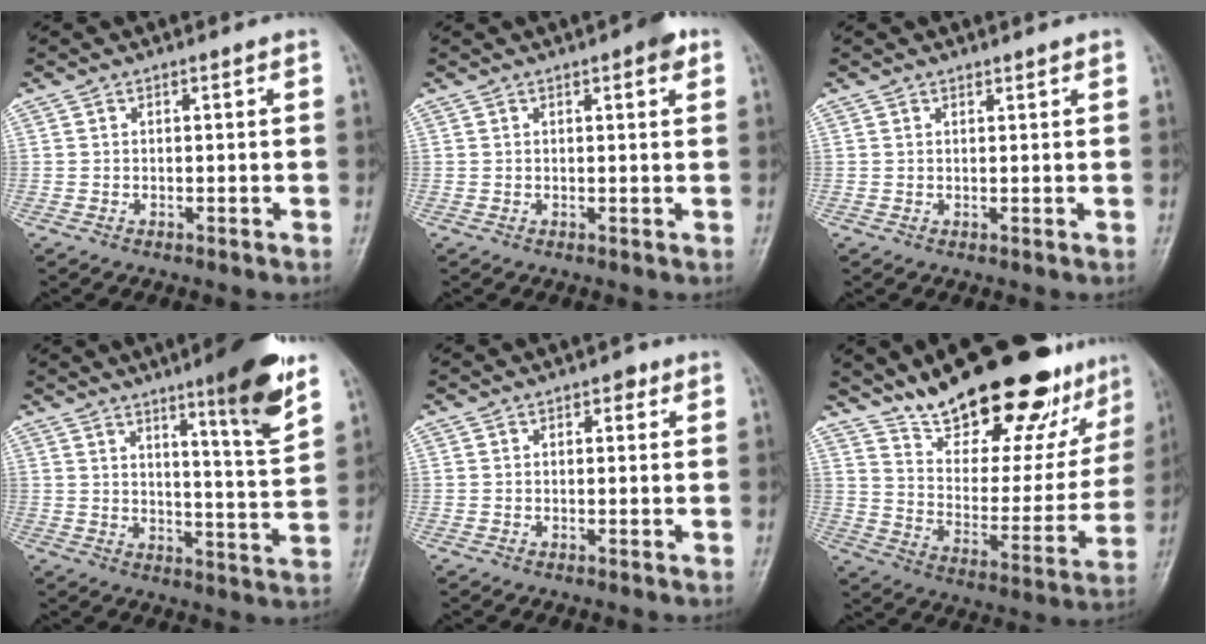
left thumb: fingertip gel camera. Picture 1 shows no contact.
{"total": 3.5, "force": [1.8, 1.1, 2.8], "torque": [-0.029, -0.002, 0.017]}
{"total": 1.0, "force": [0.9, 0.3, 0.3], "torque": [-0.001, -0.005, 0.013]}
{"total": 13.4, "force": [8.2, 1.3, 10.5], "torque": [-0.135, -0.053, 0.119]}
{"total": 1.9, "force": [0.9, 1.1, 1.2], "torque": [-0.003, 0.001, 0.009]}
{"total": 28.8, "force": [21.3, 10.2, 16.5], "torque": [-0.209, -0.095, 0.317]}